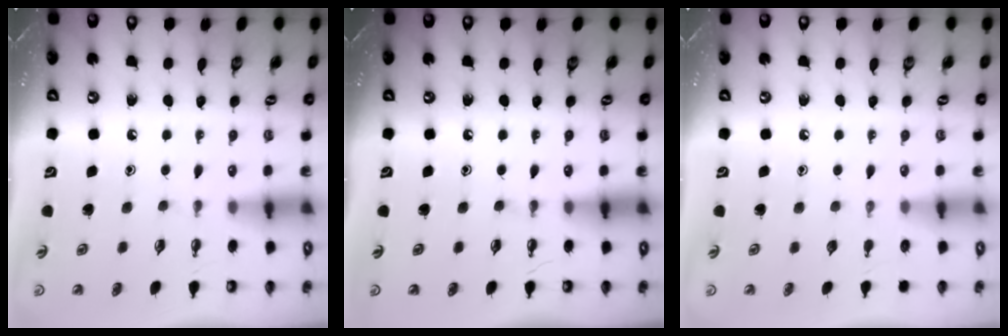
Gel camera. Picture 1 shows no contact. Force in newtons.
{"total": 0.0}
{"total": 0.0}